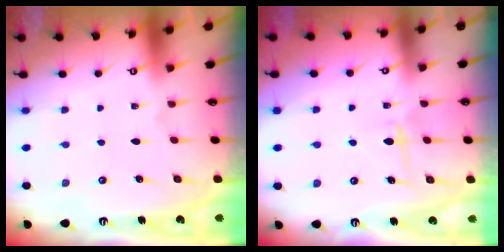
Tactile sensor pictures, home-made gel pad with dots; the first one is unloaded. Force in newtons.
{"total": 5.9, "press": 5.9, "slide": 0.9}